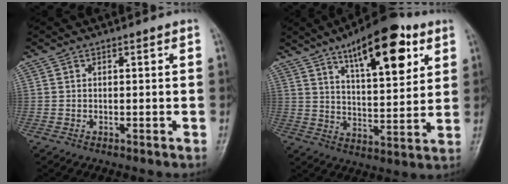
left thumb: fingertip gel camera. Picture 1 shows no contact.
{"total": 17.7, "force": [9.2, 6.5, 13.7], "torque": [-0.172, -0.036, 0.143]}